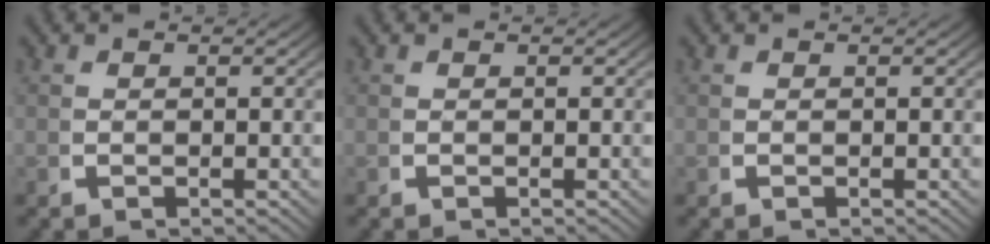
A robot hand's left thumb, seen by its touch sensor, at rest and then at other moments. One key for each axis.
{"total": 0.0}
{"total": 0.0}